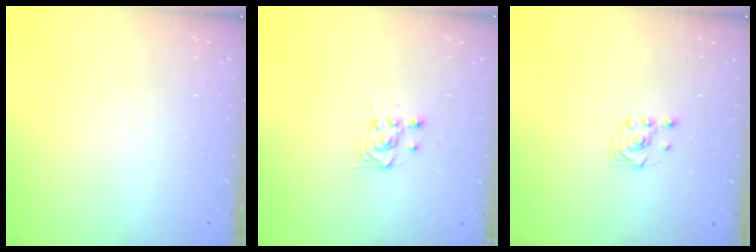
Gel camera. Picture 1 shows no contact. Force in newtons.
{"total": 3.6, "press": 3.3, "slide": 1.4}
{"total": 2.9, "press": 2.6, "slide": 1.4}